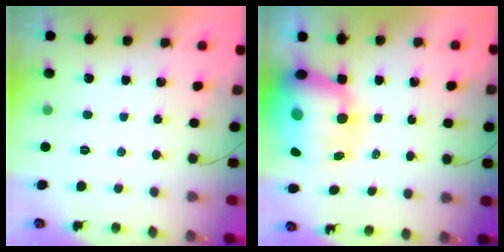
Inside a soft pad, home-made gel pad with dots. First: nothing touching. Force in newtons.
{"total": 18.1, "press": 17.6, "slide": 4.3}